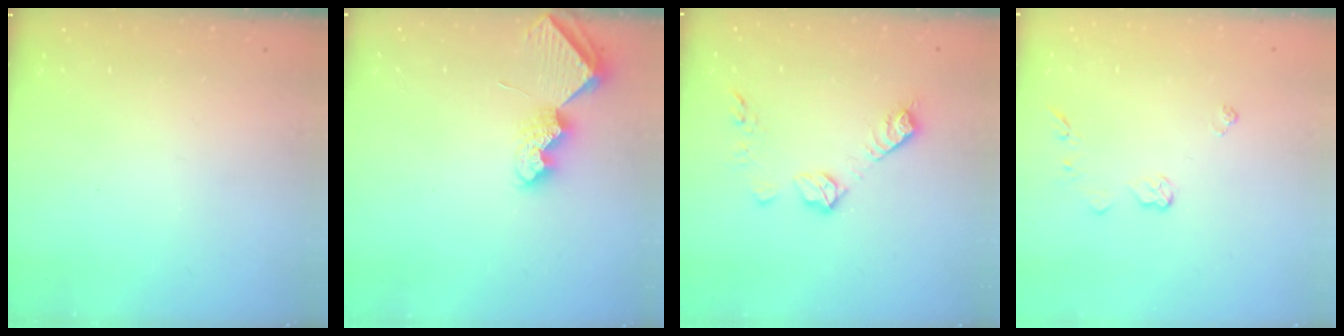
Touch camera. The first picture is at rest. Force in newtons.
{"total": 7.1, "press": 7.0, "slide": 0.7}
{"total": 10.2, "press": 10.2, "slide": 0.2}
{"total": 5.1, "press": 5.1, "slide": 0.6}